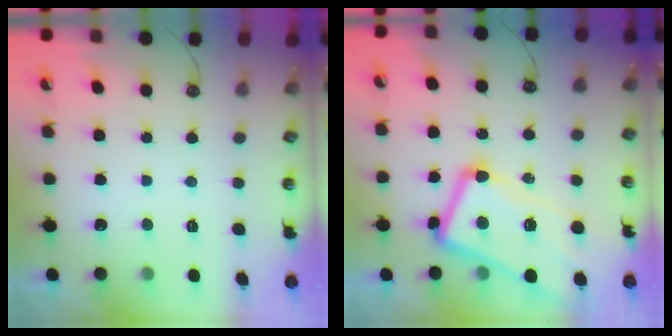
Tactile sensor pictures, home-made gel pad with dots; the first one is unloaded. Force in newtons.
{"total": 11.9, "press": 11.6, "slide": 2.3}